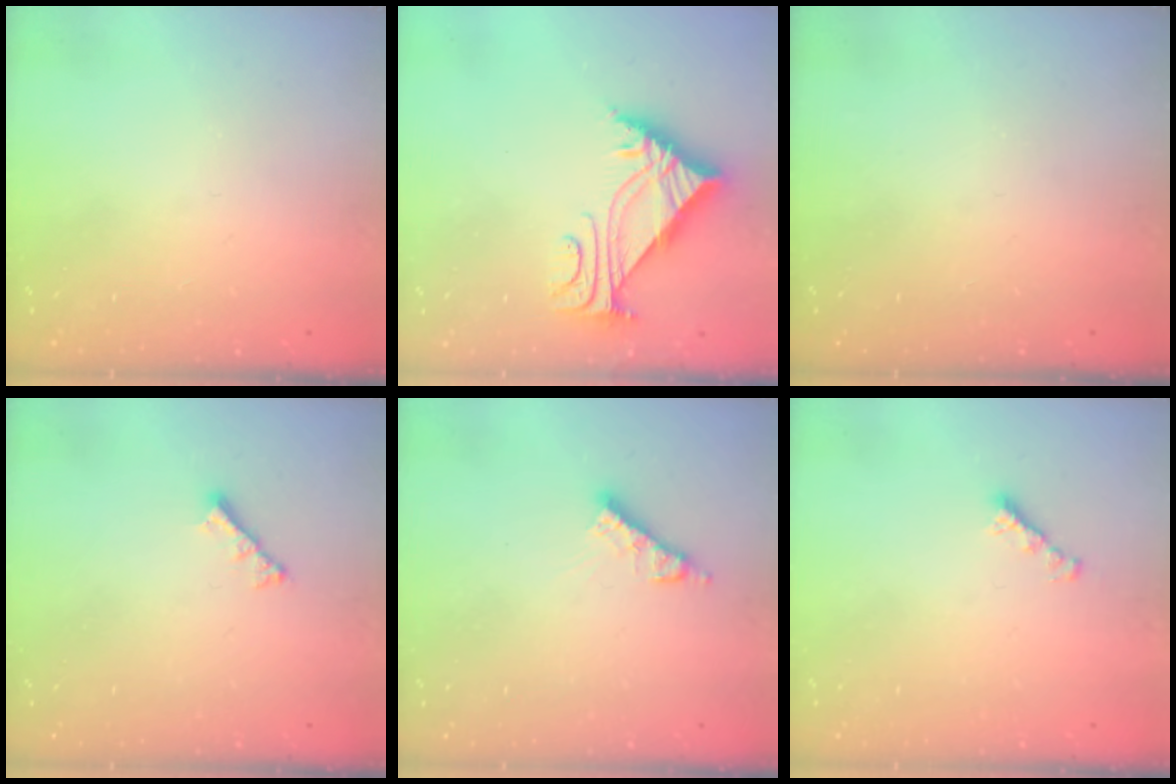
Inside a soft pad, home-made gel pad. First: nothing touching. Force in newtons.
{"total": 7.5, "press": 7.5, "slide": 0.4}
{"total": 0.0}
{"total": 3.0, "press": 3.0, "slide": 0.6}
{"total": 6.1, "press": 6.1, "slide": 0.4}
{"total": 2.2, "press": 2.1, "slide": 0.5}